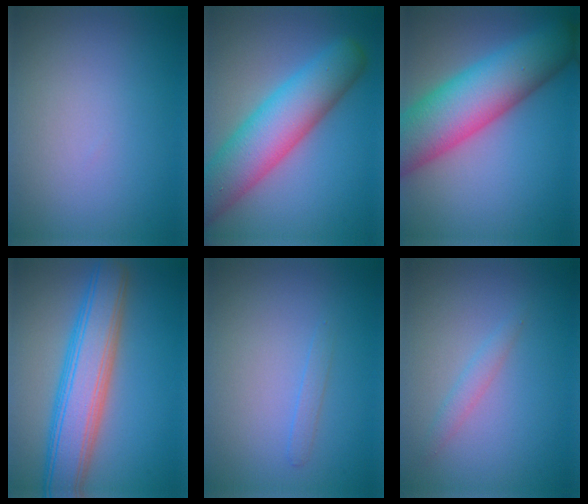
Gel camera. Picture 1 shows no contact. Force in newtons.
{"total": 8.9, "press": 8.9, "slide": 0.6}
{"total": 11.4, "press": 11.4, "slide": 0.4}
{"total": 7.8, "press": 7.8, "slide": 0.5}
{"total": 0.8, "press": 0.8, "slide": 0.0}
{"total": 1.2, "press": 1.2, "slide": 0.0}